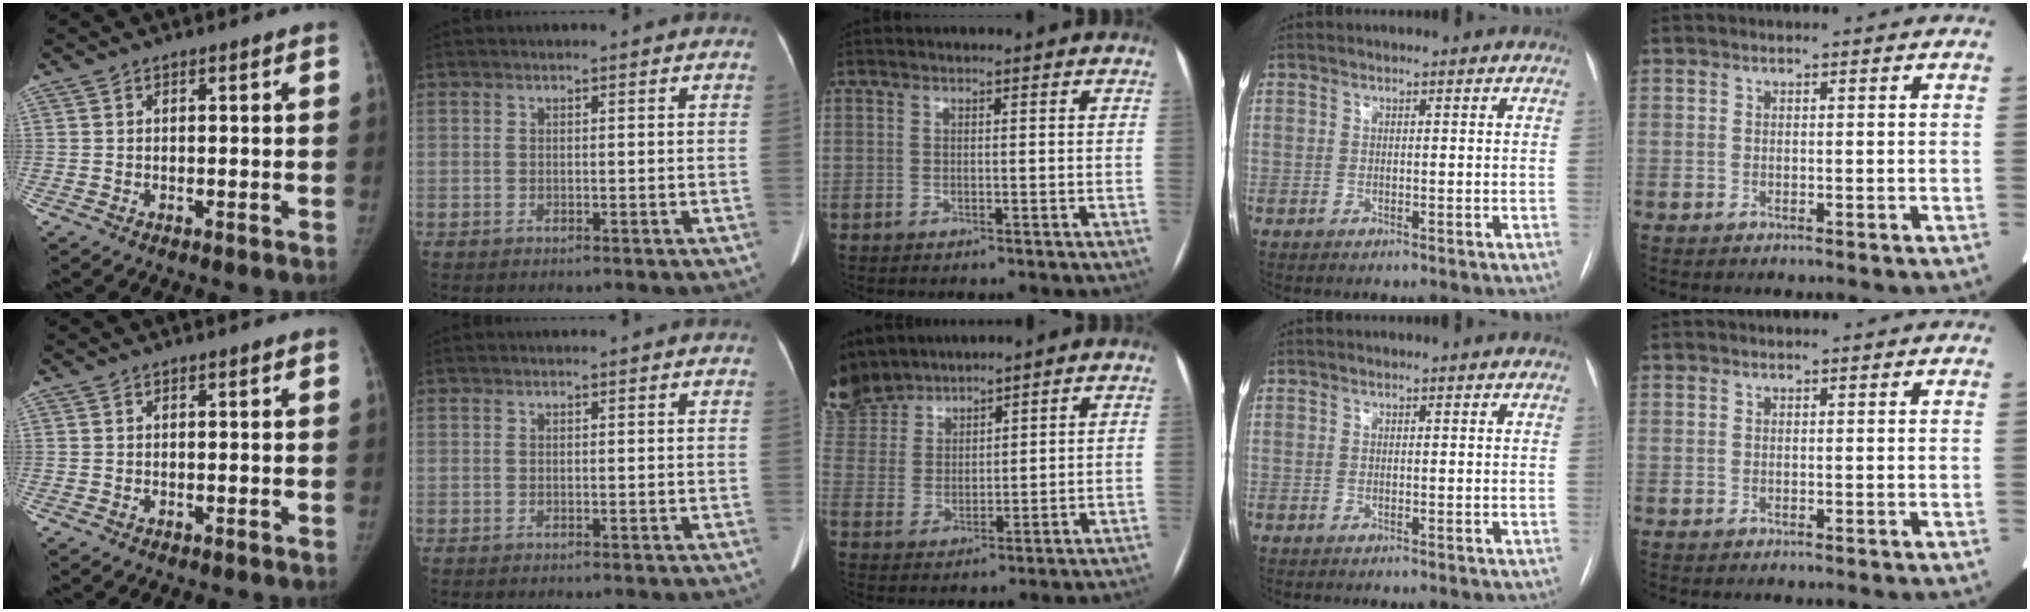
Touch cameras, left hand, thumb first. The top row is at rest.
{"middle": {"total": 10.2, "force": [9.8, 2.4, 1.9], "torque": [-0.069, 0.001, 0.216]}}